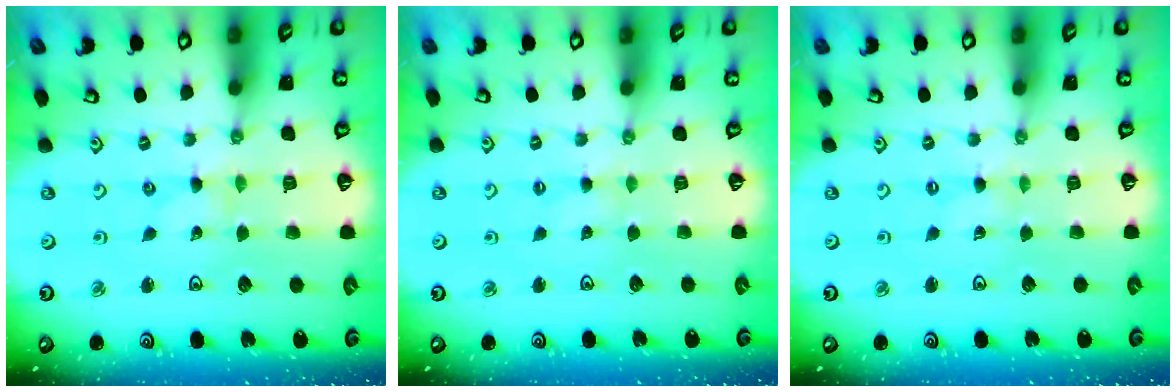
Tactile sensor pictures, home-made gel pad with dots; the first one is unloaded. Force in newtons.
{"total": 1.4, "press": 1.4, "slide": 0.3}
{"total": 0.0}